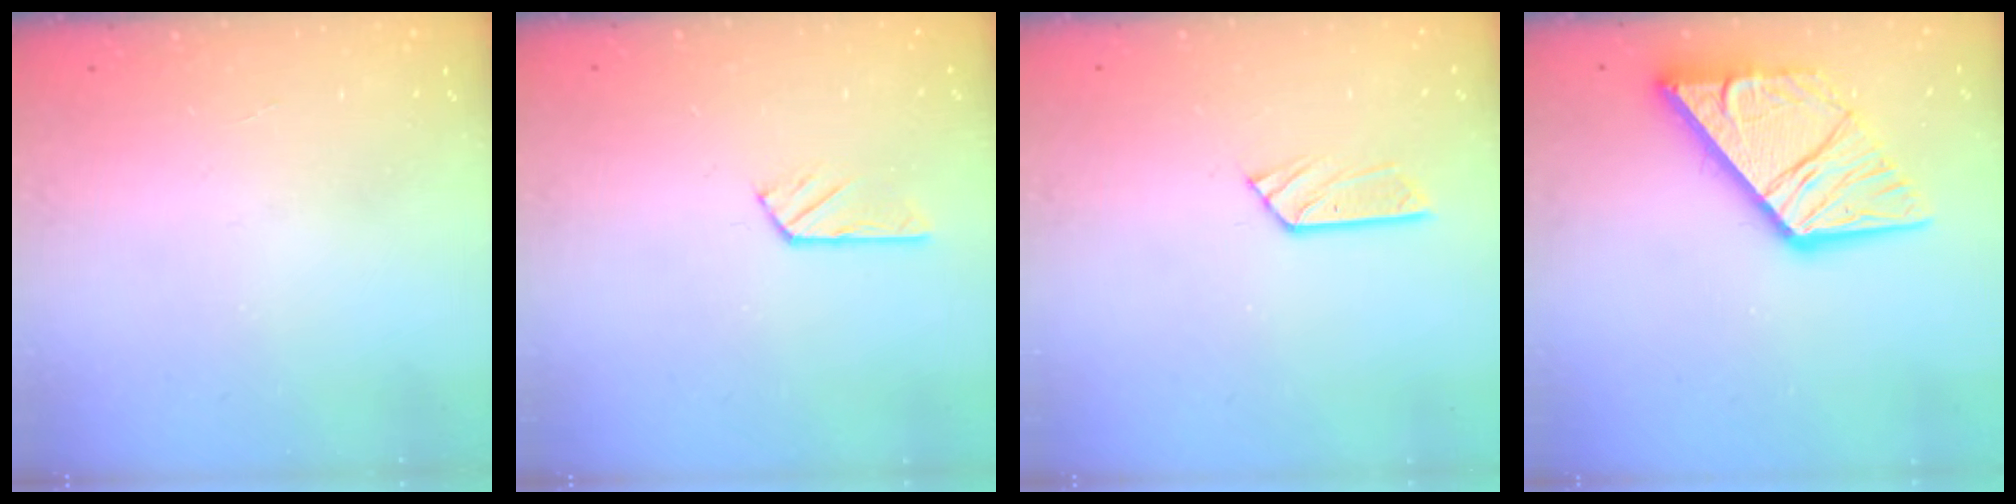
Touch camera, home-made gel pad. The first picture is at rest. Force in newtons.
{"total": 3.6, "press": 3.5, "slide": 0.4}
{"total": 3.9, "press": 3.9, "slide": 0.3}
{"total": 17.9, "press": 17.8, "slide": 2.1}